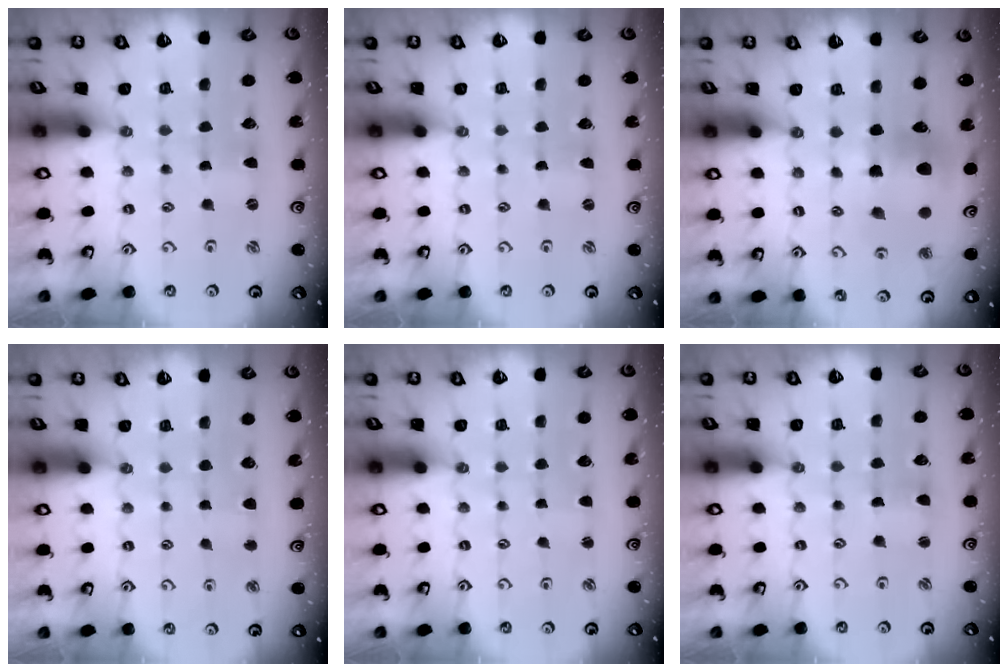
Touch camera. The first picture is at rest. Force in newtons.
{"total": 0.0}
{"total": 10.3, "press": 10.2, "slide": 1.4}
{"total": 2.7, "press": 2.6, "slide": 0.4}
{"total": 1.1, "press": 1.1, "slide": 0.1}
{"total": 1.2, "press": 1.2, "slide": 0.2}